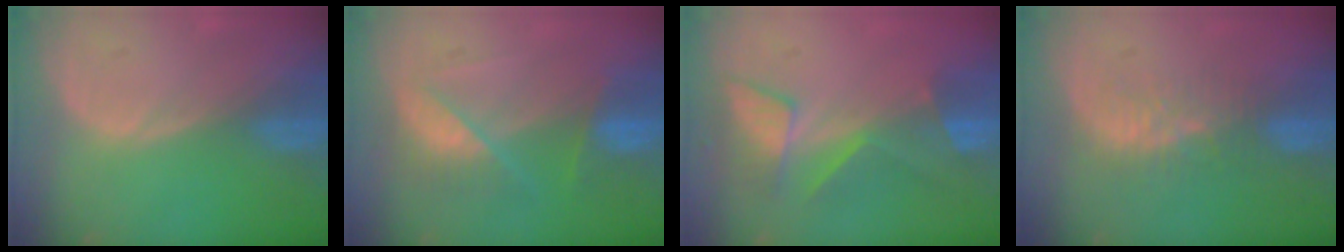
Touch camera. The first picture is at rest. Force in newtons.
{"total": 7.3, "press": 6.6, "slide": 3.3}
{"total": 8.5, "press": 7.3, "slide": 4.3}
{"total": 5.7, "press": 5.3, "slide": 2.0}